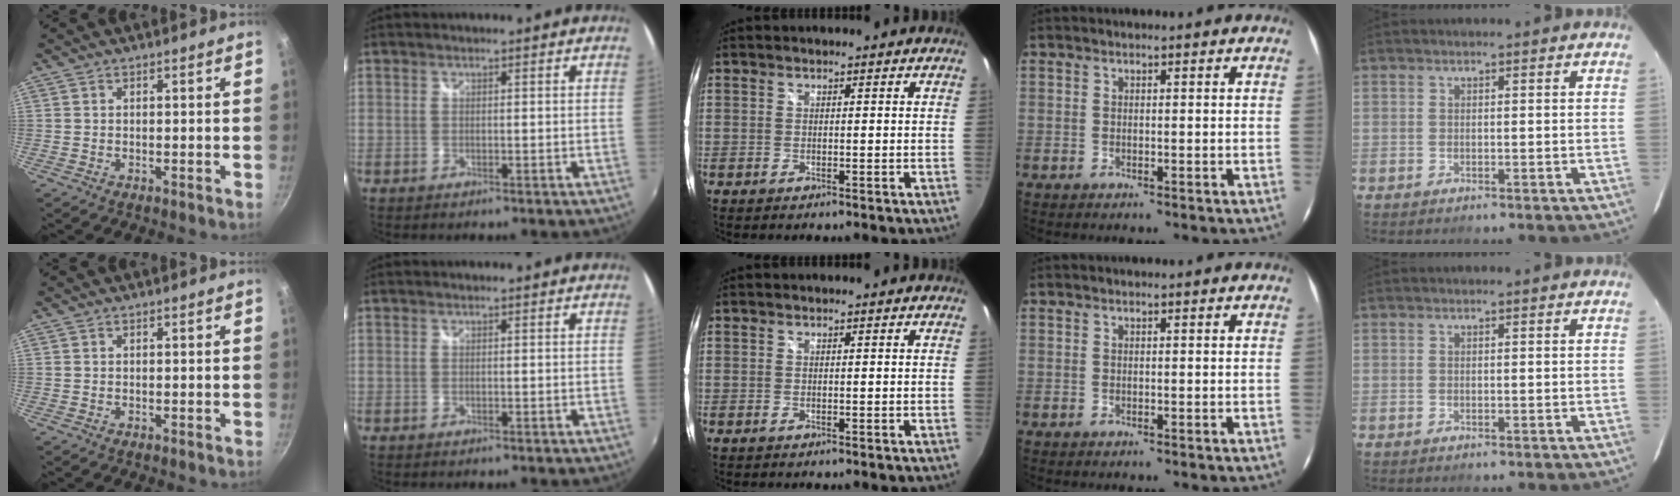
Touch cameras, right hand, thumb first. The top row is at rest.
{}